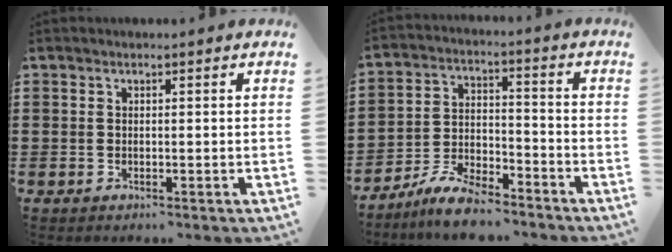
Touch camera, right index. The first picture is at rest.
{"total": 7.2, "force": [-6.6, 1.3, 2.7], "torque": [-0.061, 0.009, -0.126]}